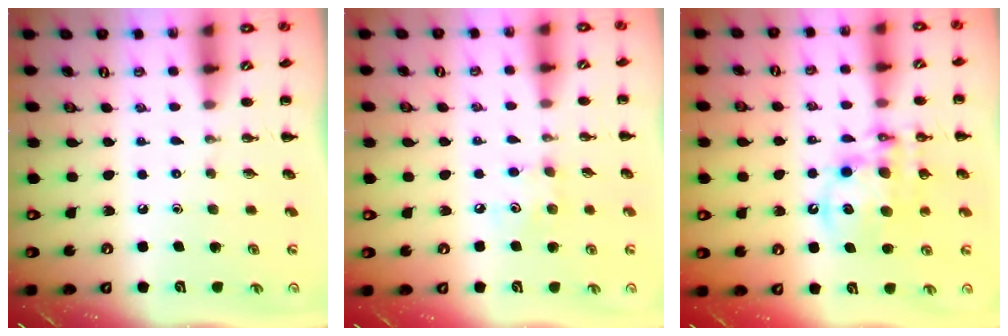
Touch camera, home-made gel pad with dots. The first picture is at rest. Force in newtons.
{"total": 5.6, "press": 5.5, "slide": 1.0}
{"total": 13.2, "press": 12.8, "slide": 3.3}